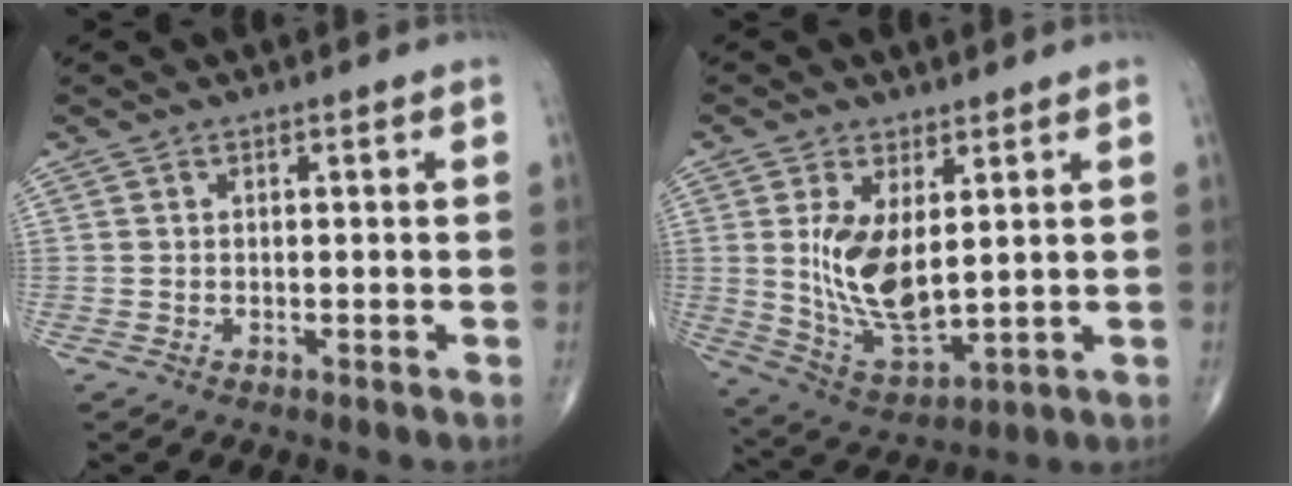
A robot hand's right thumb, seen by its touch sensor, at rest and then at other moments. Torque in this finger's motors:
{"motor_torque": [-0.45, 0.97, 1.17, 0.44, 0.13]}